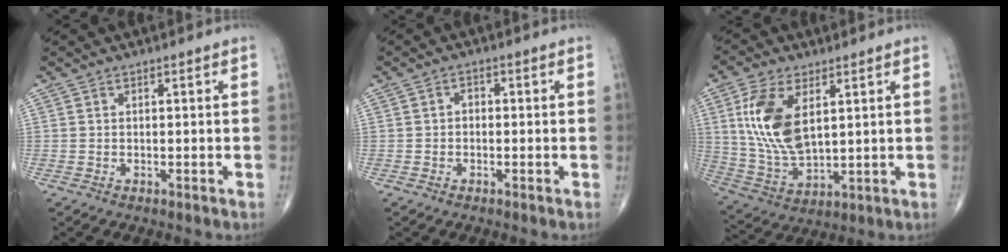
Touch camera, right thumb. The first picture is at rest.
{"total": 1.5, "force": [-0.2, 1.1, 1.0], "torque": [-0.004, 0.006, -0.010]}
{"total": 14.0, "force": [4.1, 7.3, 11.2], "torque": [-0.226, -0.016, 0.090]}